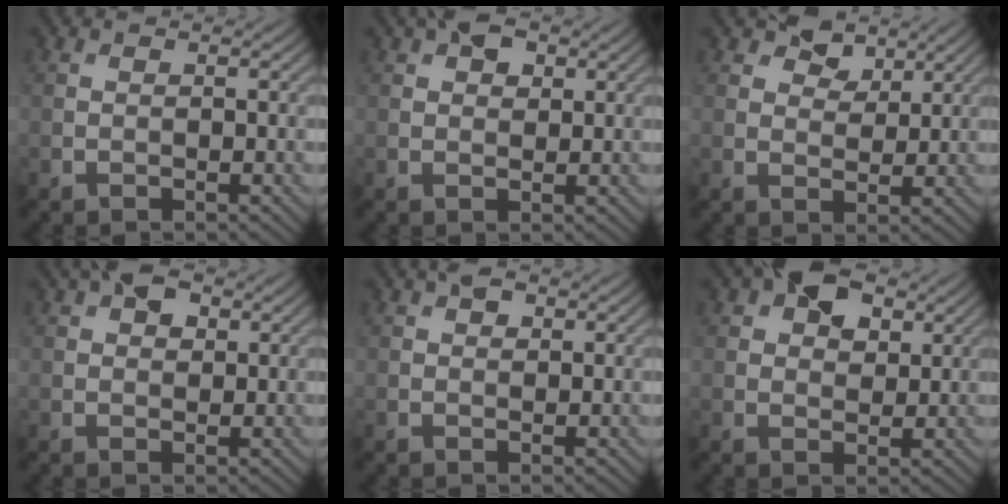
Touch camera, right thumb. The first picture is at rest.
{"total": 3.1, "force": [1.6, 1.9, 1.9], "torque": [-0.031, 0.005, 0.024]}
{"total": 4.3, "force": [2.9, 2.5, 1.9], "torque": [-0.034, 0.000, 0.050]}
{"total": 3.5, "force": [1.8, 2.1, 2.2], "torque": [-0.037, 0.007, 0.026]}
{"total": 1.6, "force": [0.9, 1.0, 0.9], "torque": [-0.014, 0.004, 0.014]}
{"total": 6.5, "force": [3.3, 3.9, 3.9], "torque": [-0.062, 0.006, 0.052]}